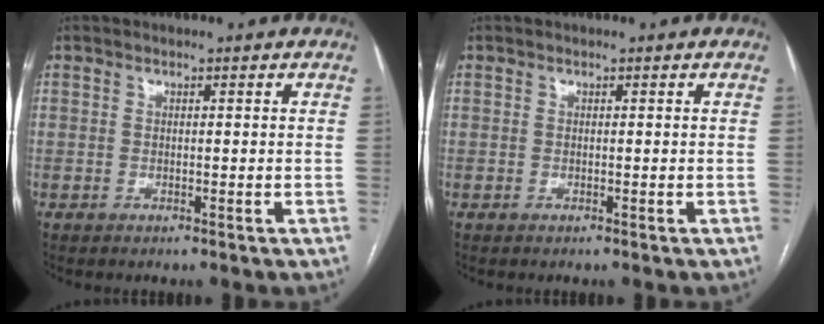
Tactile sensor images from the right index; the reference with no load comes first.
{"total": 0.0}